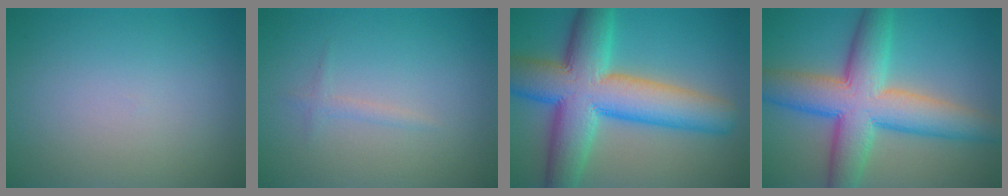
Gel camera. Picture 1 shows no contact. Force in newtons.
{"total": 0.9, "press": 0.9, "slide": 0.0}
{"total": 12.3, "press": 12.3, "slide": 0.3}
{"total": 10.1, "press": 10.1, "slide": 0.2}